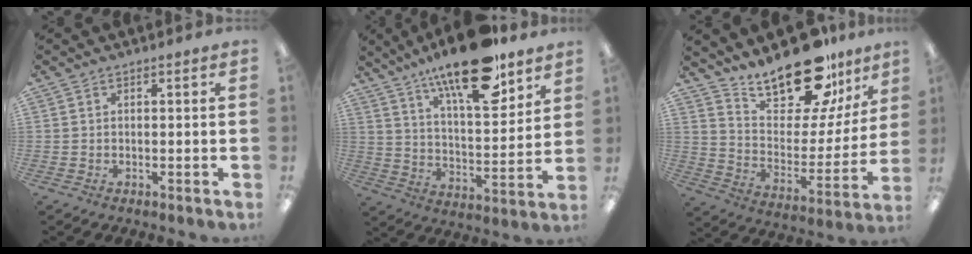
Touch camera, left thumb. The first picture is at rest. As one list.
[{"total": 19.9, "force": [14.5, 6.0, 12.2], "torque": [-0.199, -0.084, 0.240]}, {"total": 21.1, "force": [17.1, 7.8, 9.7], "torque": [-0.158, -0.120, 0.296]}]